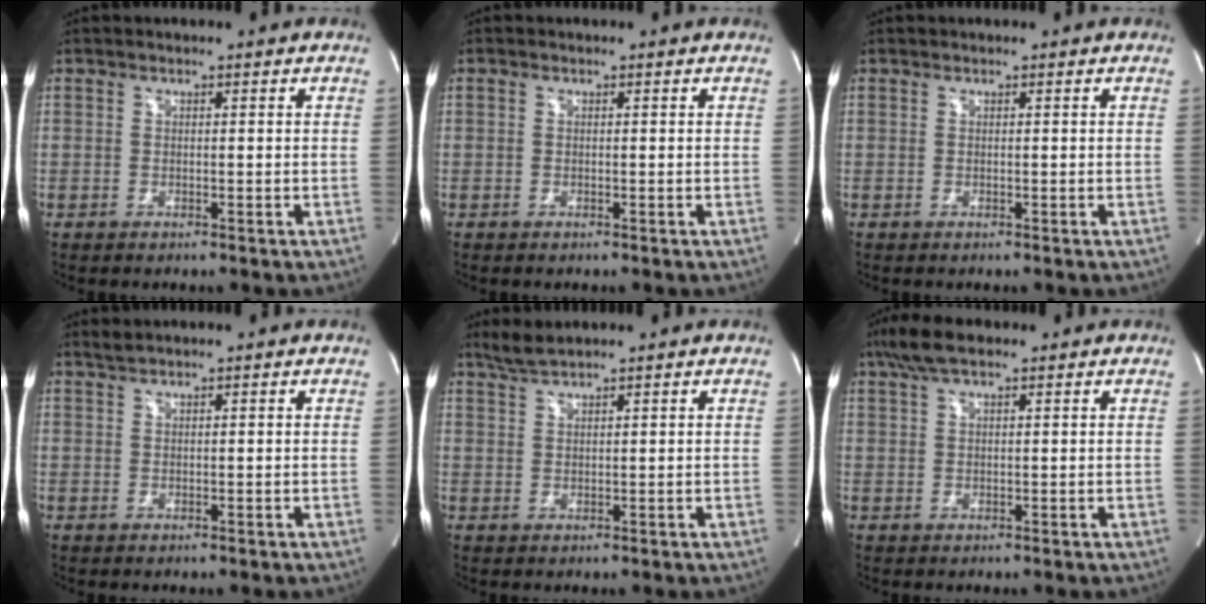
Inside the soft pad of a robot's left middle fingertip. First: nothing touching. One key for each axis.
{"total": 0.0}
{"total": 0.0}
{"total": 1.0, "fx": 1.0, "fy": -0.2, "fz": 0.2, "tx": -0.008, "ty": 0.007, "tz": 0.025}
{"total": 2.7, "fx": 2.6, "fy": -0.3, "fz": 1.0, "tx": -0.025, "ty": 0.009, "tz": 0.056}
{"total": 5.3, "fx": 3.7, "fy": 1.4, "fz": 3.4, "tx": -0.077, "ty": 0.025, "tz": 0.071}